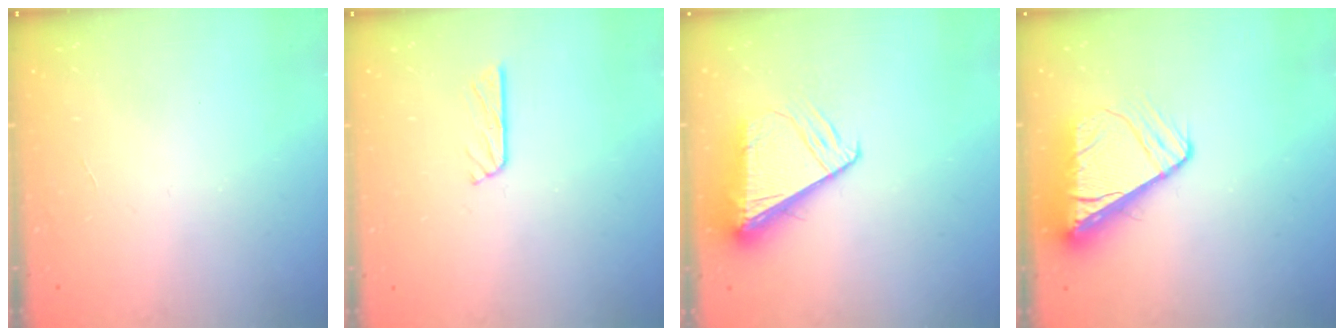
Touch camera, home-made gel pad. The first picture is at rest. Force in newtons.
{"total": 4.7, "press": 4.7, "slide": 0.3}
{"total": 8.1, "press": 8.0, "slide": 0.9}
{"total": 9.2, "press": 9.1, "slide": 1.1}